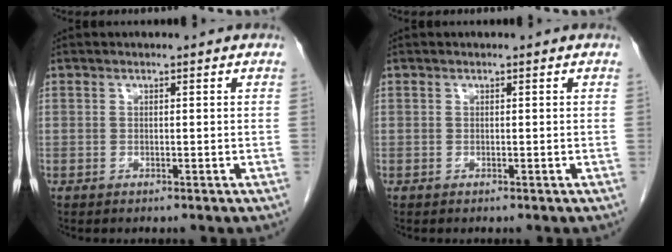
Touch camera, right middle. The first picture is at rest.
{"total": 0.0}